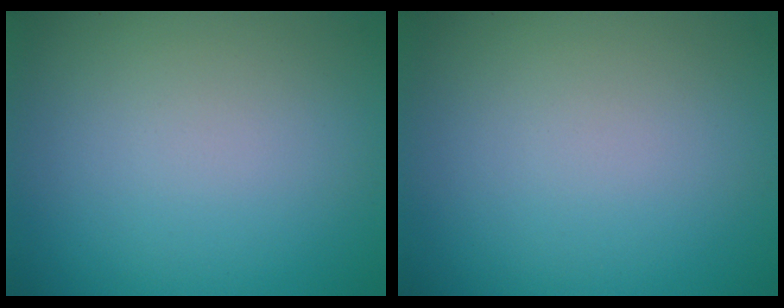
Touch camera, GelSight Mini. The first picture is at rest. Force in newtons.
{"total": 0.0}